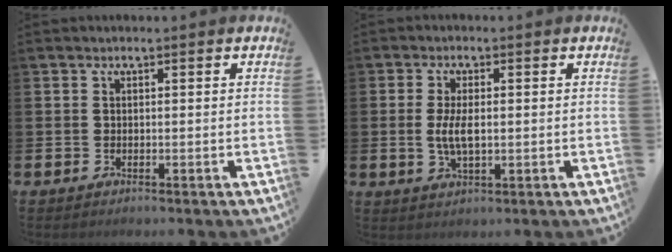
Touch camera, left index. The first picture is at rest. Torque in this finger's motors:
{"motor_torque": [0.56, 0.07, 0.18, 0.15]}